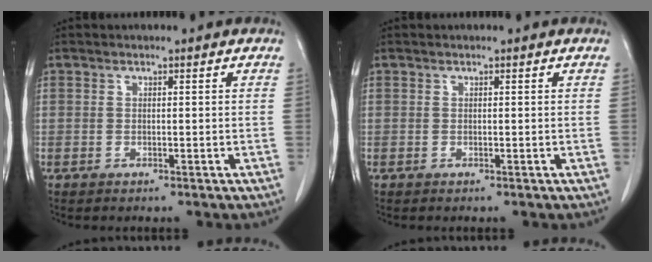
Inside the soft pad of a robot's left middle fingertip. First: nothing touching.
{"total": 0.0}